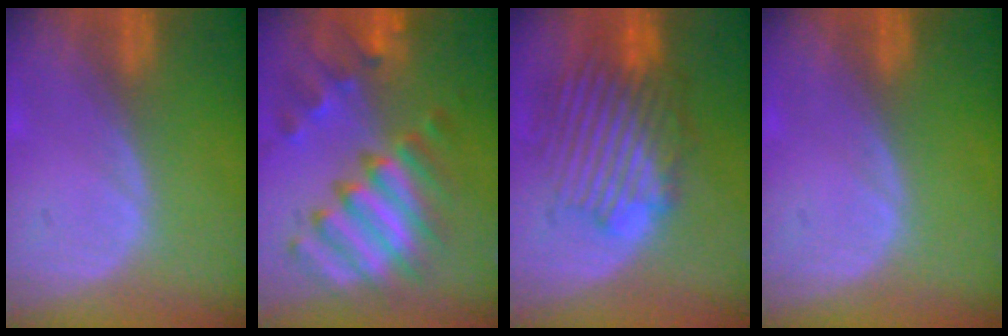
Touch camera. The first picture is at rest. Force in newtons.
{"total": 11.6, "press": 10.0, "slide": 5.8}
{"total": 8.9, "press": 8.8, "slide": 1.4}
{"total": 0.0}